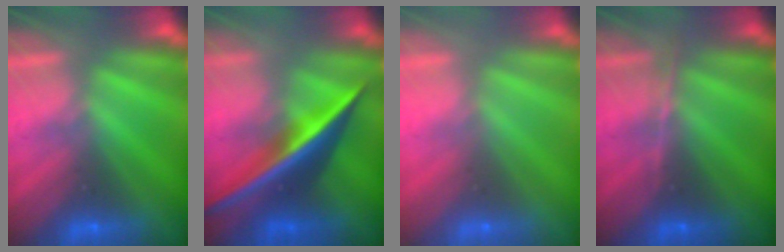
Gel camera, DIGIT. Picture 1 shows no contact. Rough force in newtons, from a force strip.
{"total": 2.7}
{"total": 2.9}
{"total": 2.9}